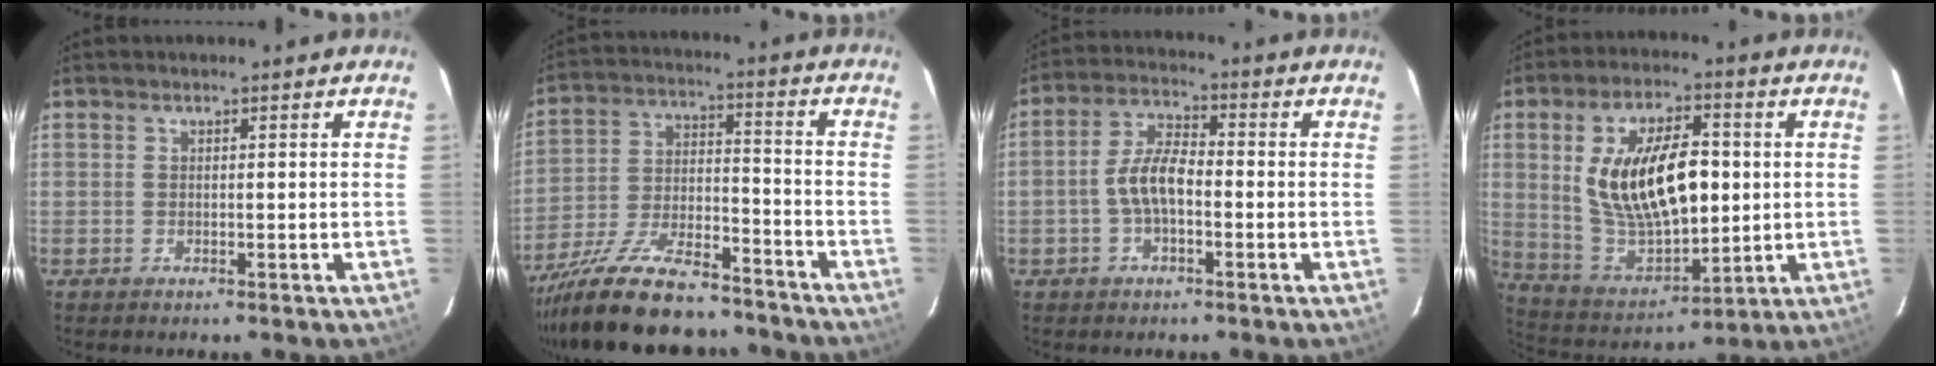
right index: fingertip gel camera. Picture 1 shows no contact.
{"total": 20.6, "force": [-16.9, 6.1, 10.0], "torque": [-0.198, -0.025, -0.272]}
{"total": 6.6, "force": [-1.8, 2.9, 5.6], "torque": [-0.117, 0.015, -0.034]}
{"total": 19.4, "force": [2.3, 9.5, 16.8], "torque": [-0.313, 0.000, 0.062]}